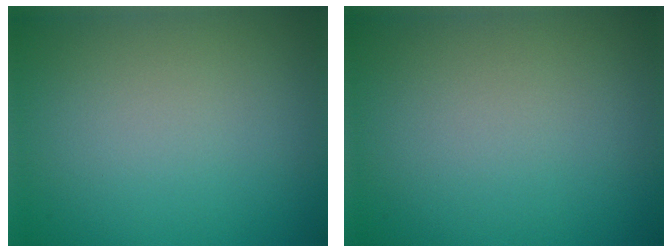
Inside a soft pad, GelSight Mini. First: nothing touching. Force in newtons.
{"total": 0.0}